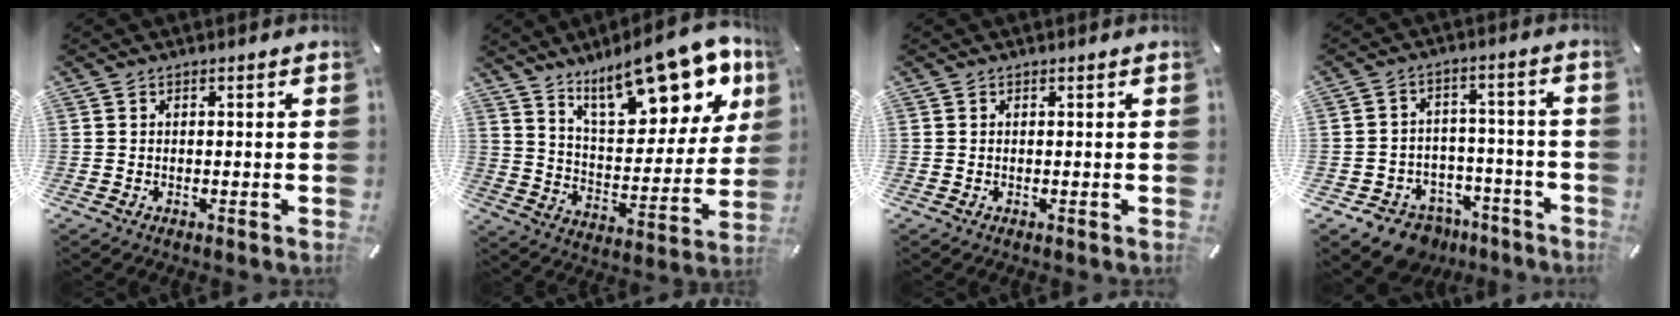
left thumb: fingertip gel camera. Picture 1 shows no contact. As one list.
[{"total": 21.3, "force": [14.8, 8.7, 12.5], "torque": [-0.183, -0.093, 0.251]}, {"total": 0.0}, {"total": 8.9, "force": [-6.5, 5.7, 2.2], "torque": [-0.033, 0.041, -0.112]}]